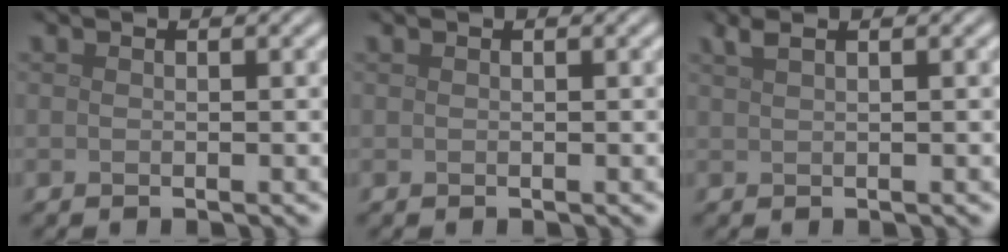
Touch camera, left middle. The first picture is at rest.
{"total": 0.0}
{"total": 1.6, "force": [1.1, 0.5, 1.1], "torque": [-0.016, 0.005, 0.017]}